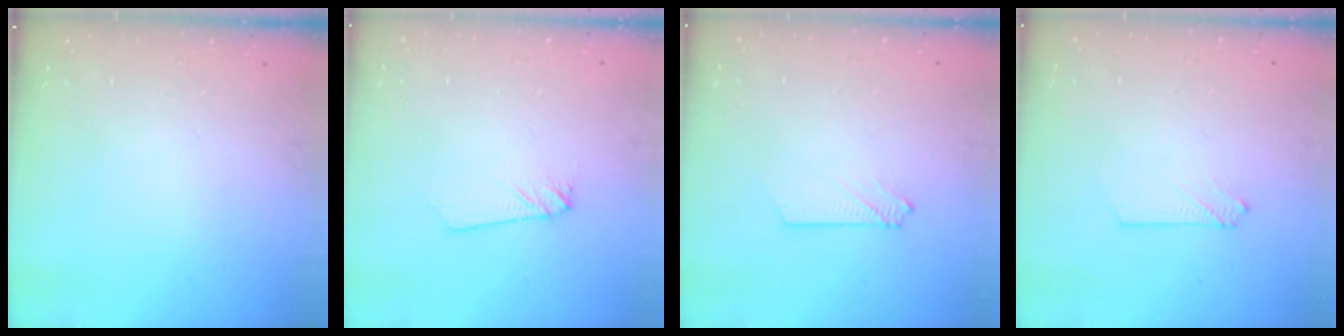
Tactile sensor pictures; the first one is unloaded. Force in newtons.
{"total": 1.4, "press": 1.4, "slide": 0.1}
{"total": 2.7, "press": 2.7, "slide": 0.2}
{"total": 2.1, "press": 2.1, "slide": 0.2}